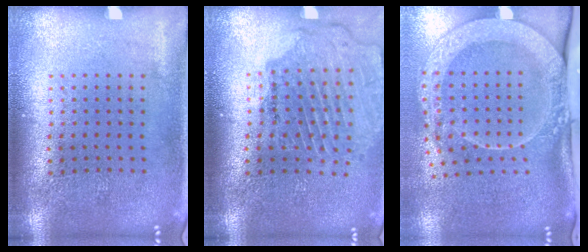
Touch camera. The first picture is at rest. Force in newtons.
{"total": 1.7, "press": 1.7, "slide": 0.1}
{"total": 3.0, "press": 2.1, "slide": 2.1}